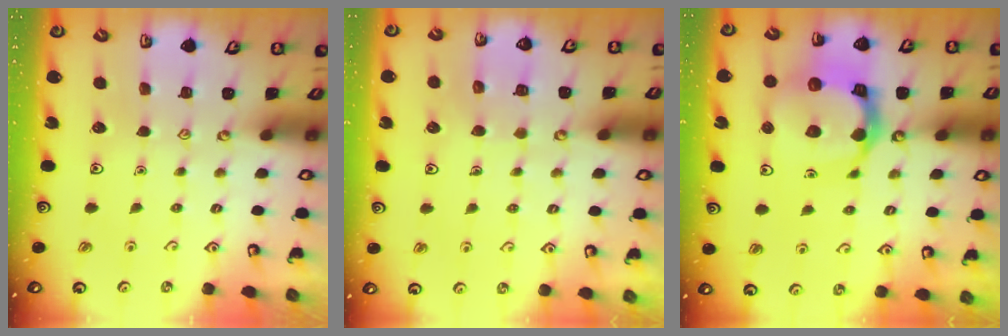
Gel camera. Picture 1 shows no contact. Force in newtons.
{"total": 6.4, "press": 6.3, "slide": 0.4}
{"total": 15.7, "press": 15.5, "slide": 2.0}